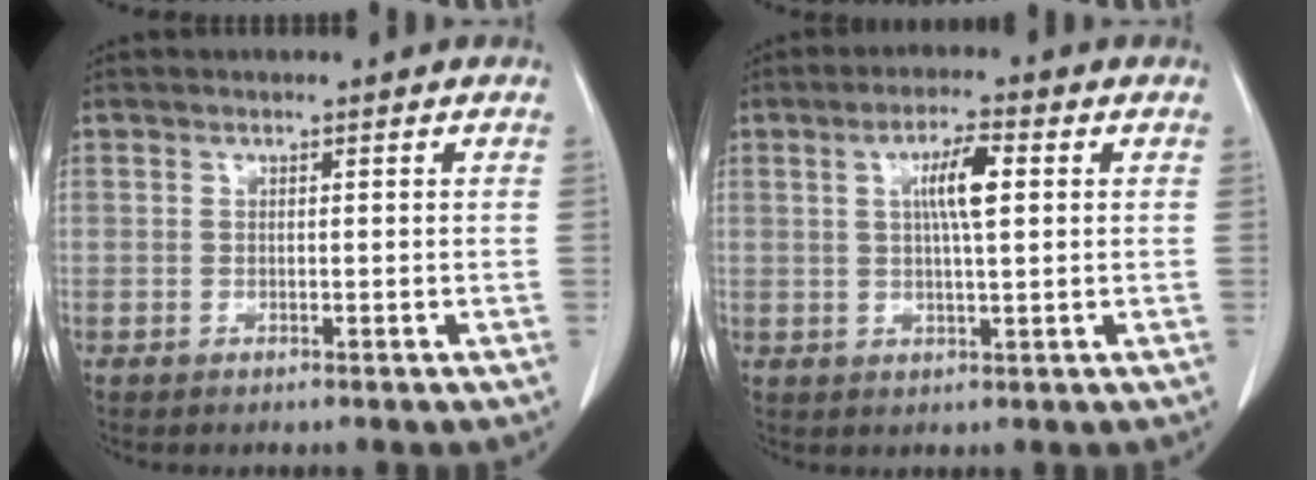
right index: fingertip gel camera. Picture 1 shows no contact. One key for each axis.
{"total": 5.8, "fx": 1.4, "fy": 0.8, "fz": 5.6, "tx": -0.101, "ty": 0.006, "tz": 0.025}